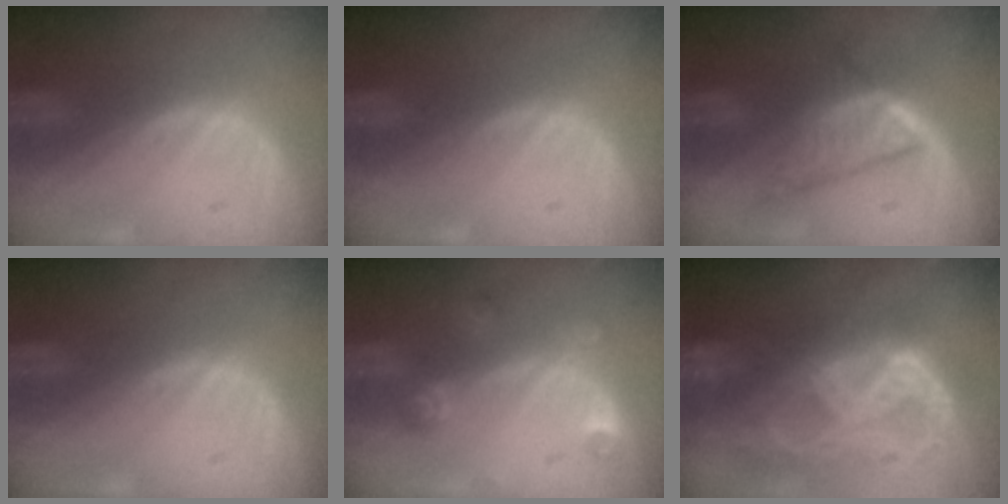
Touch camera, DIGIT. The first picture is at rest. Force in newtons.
{"total": 0.0}
{"total": 5.9, "press": 5.7, "slide": 1.8}
{"total": 0.0}
{"total": 3.0, "press": 2.9, "slide": 0.6}
{"total": 11.4, "press": 9.7, "slide": 6.1}